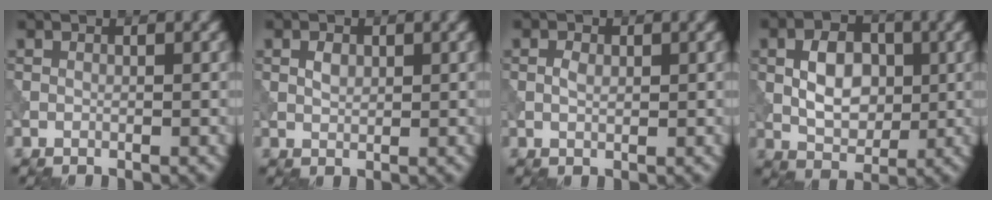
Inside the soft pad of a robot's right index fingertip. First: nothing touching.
{"total": 1.3, "force": [0.3, 0.9, 0.9], "torque": [-0.017, 0.000, 0.007]}
{"total": 1.2, "force": [0.1, 0.7, 0.9], "torque": [-0.018, 0.000, 0.001]}
{"total": 5.0, "force": [0.3, 3.3, 3.8], "torque": [-0.062, 0.001, 0.003]}